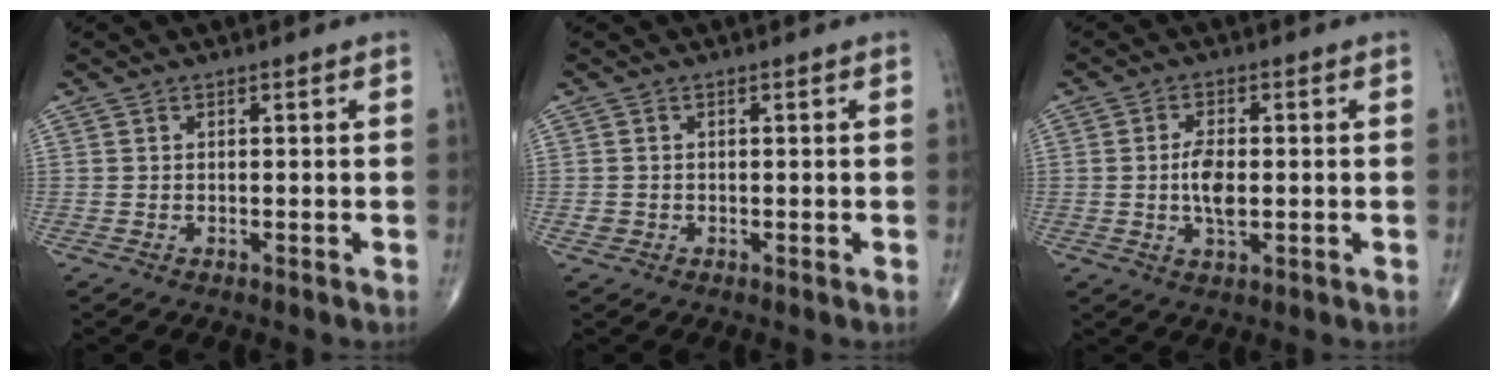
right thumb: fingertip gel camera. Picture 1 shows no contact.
{"total": 1.0, "force": [-0.2, 0.9, 0.4], "torque": [-0.006, 0.001, -0.004]}
{"total": 5.5, "force": [-0.2, 2.5, 4.8], "torque": [-0.090, -0.003, -0.007]}